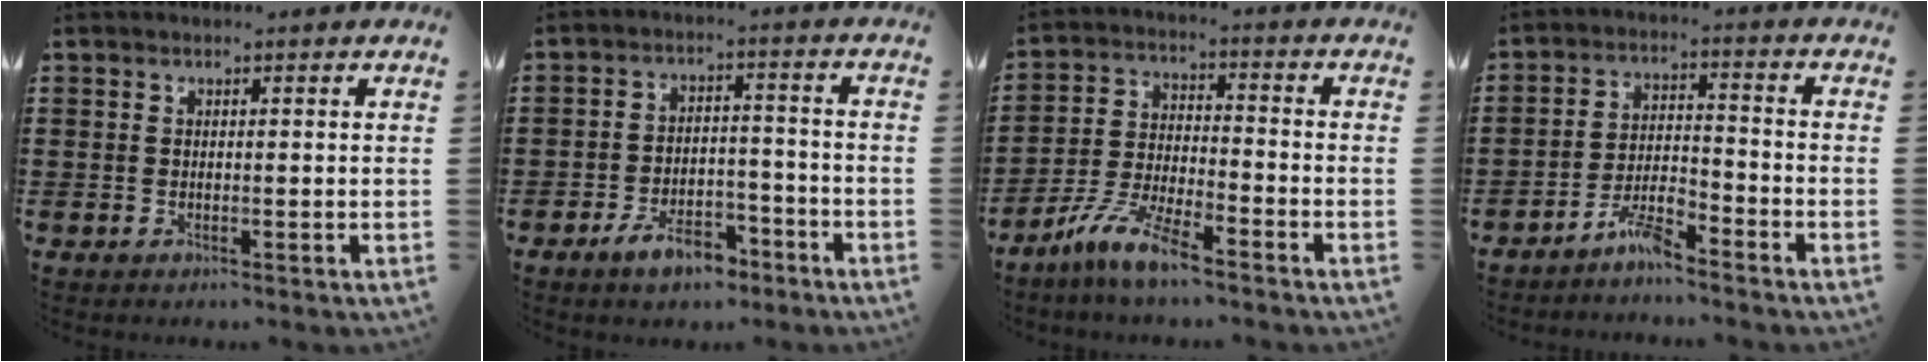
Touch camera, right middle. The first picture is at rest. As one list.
[{"total": 6.3, "force": [-4.8, 2.6, 3.1], "torque": [-0.058, 0.014, -0.092]}, {"total": 8.2, "force": [-6.6, 1.1, 4.8], "torque": [-0.114, -0.004, -0.131]}, {"total": 4.9, "force": [-4.4, 0.5, 2.1], "torque": [-0.053, 0.004, -0.091]}]